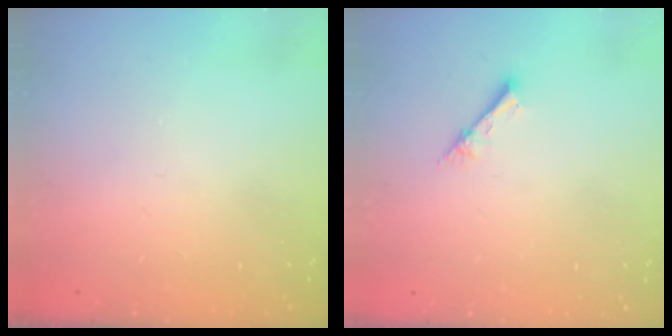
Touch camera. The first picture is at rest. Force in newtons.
{"total": 2.1, "press": 2.1, "slide": 0.2}